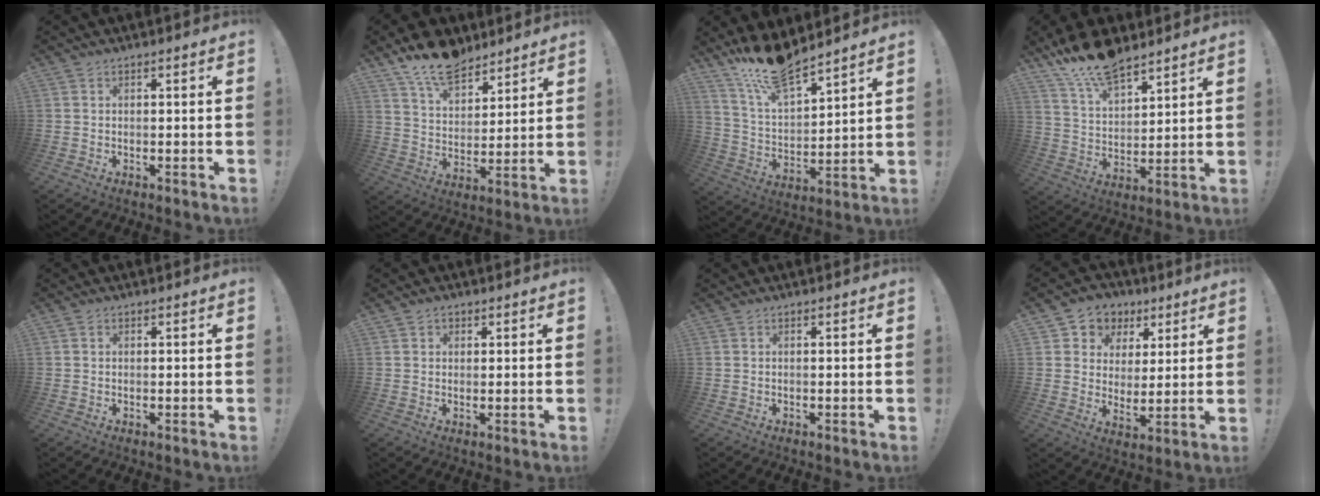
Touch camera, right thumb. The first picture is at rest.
{"total": 13.5, "force": [10.6, 6.4, 5.4], "torque": [-0.099, -0.069, 0.197]}
{"total": 15.7, "force": [13.6, 3.9, 7.0], "torque": [-0.154, -0.089, 0.245]}
{"total": 14.4, "force": [11.6, 5.5, 6.6], "torque": [-0.137, -0.072, 0.215]}
{"total": 0.5, "force": [0.1, 0.5, -0.1], "torque": [-0.001, 0.003, 0.002]}
{"total": 1.5, "force": [0.8, 1.2, 0.5], "torque": [0.003, -0.005, 0.011]}
{"total": 0.0}
{"total": 7.7, "force": [3.8, 6.6, 1.7], "torque": [-0.030, -0.031, 0.078]}